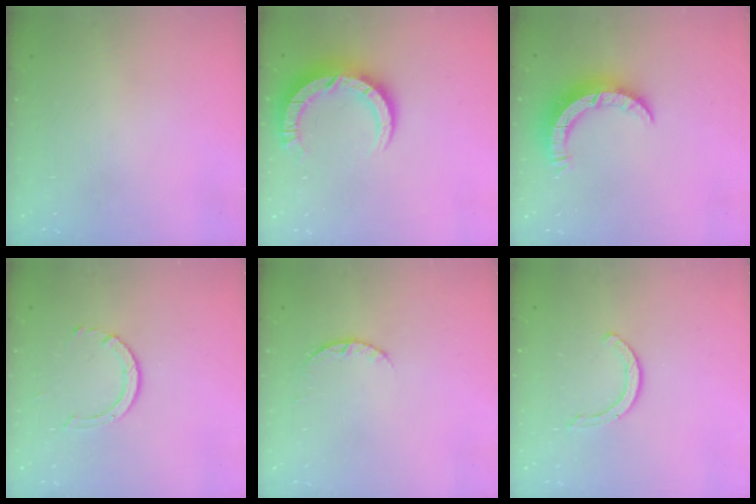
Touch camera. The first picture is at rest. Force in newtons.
{"total": 10.0, "press": 10.0, "slide": 1.1}
{"total": 7.8, "press": 7.7, "slide": 0.8}
{"total": 4.0, "press": 3.9, "slide": 0.5}
{"total": 3.2, "press": 3.2, "slide": 0.4}
{"total": 3.8, "press": 3.8, "slide": 0.3}